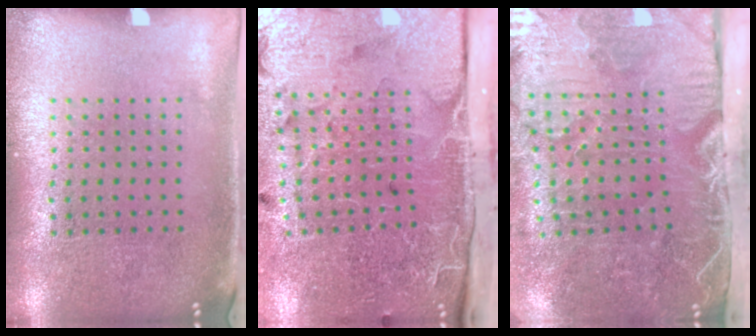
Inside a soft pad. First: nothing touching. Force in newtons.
{"total": 4.8, "press": 4.0, "slide": 2.6}
{"total": 5.3, "press": 4.4, "slide": 3.0}